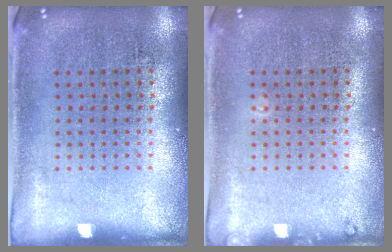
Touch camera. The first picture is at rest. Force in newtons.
{"total": 0.7, "press": 0.7, "slide": 0.2}